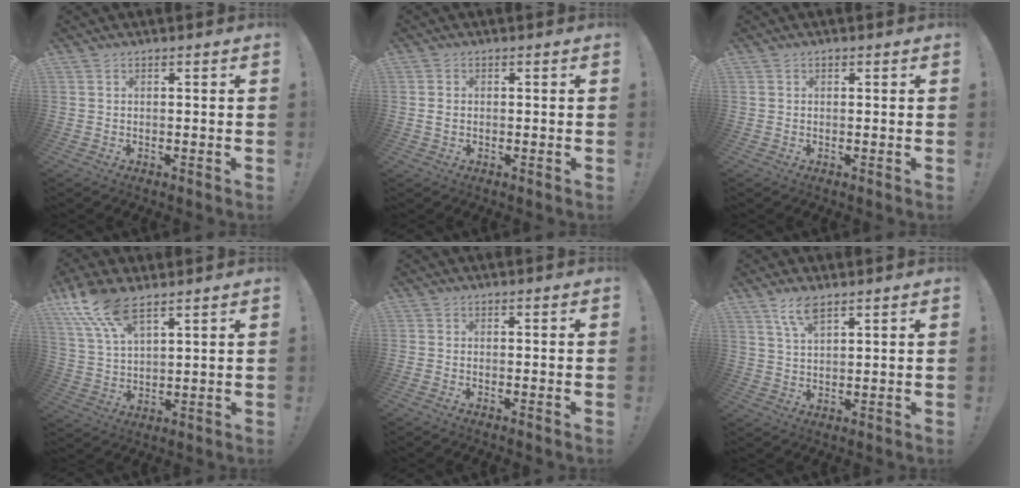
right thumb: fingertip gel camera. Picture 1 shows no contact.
{"total": 1.8, "force": [0.1, 1.3, 1.2], "torque": [-0.022, 0.006, 0.001]}
{"total": 0.8, "force": [0.3, 0.8, 0.2], "torque": [-0.008, 0.005, 0.006]}
{"total": 11.1, "force": [8.1, 3.8, 6.5], "torque": [-0.136, -0.035, 0.153]}
{"total": 1.3, "force": [-1.0, -0.3, 0.7], "torque": [-0.017, 0.001, -0.017]}
{"total": 5.8, "force": [3.8, 1.8, 4.0], "torque": [-0.085, -0.008, 0.069]}